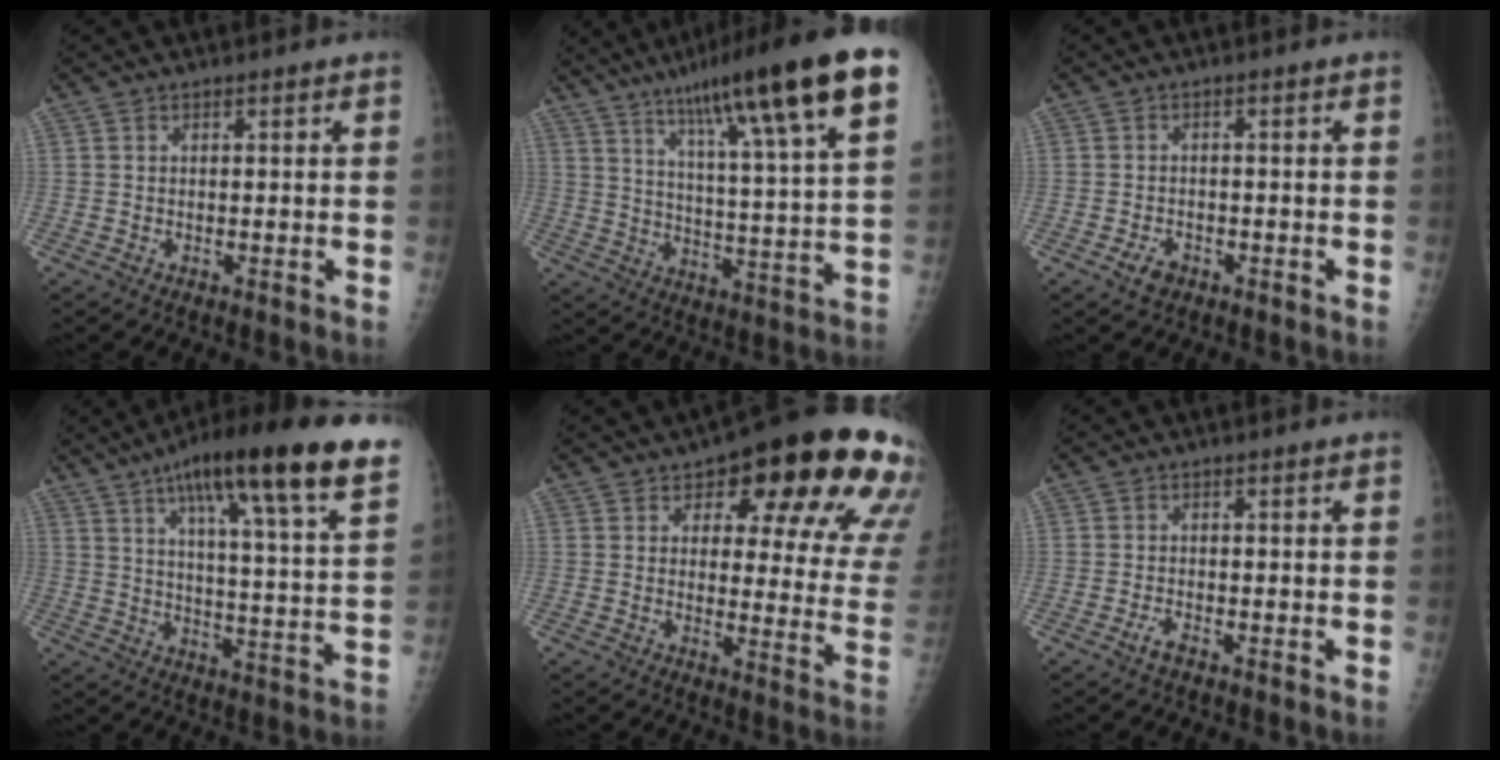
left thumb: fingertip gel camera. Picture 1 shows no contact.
{"total": 23.8, "force": [13.5, 2.8, 19.4], "torque": [-0.292, -0.025, 0.204]}
{"total": 2.7, "force": [-1.6, 1.6, 1.5], "torque": [-0.026, 0.011, -0.022]}
{"total": 23.6, "force": [14.3, 3.4, 18.5], "torque": [-0.266, -0.031, 0.205]}
{"total": 23.1, "force": [12.2, 8.6, 17.6], "torque": [-0.182, -0.033, 0.144]}
{"total": 1.8, "force": [-1.2, 0.4, 1.2], "torque": [-0.034, 0.009, -0.023]}